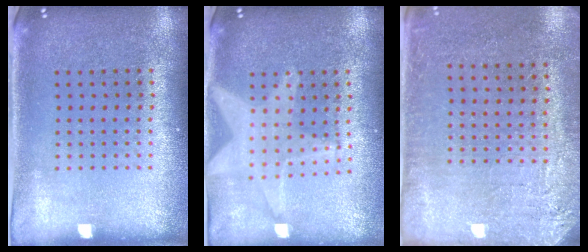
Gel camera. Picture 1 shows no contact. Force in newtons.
{"total": 1.9, "press": 1.6, "slide": 1.0}
{"total": 2.8, "press": 2.6, "slide": 1.1}